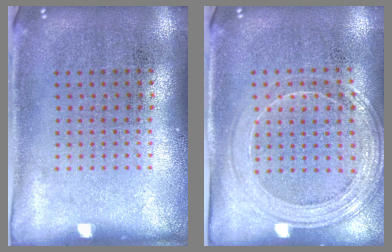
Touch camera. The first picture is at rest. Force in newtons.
{"total": 1.5, "press": 1.4, "slide": 0.3}